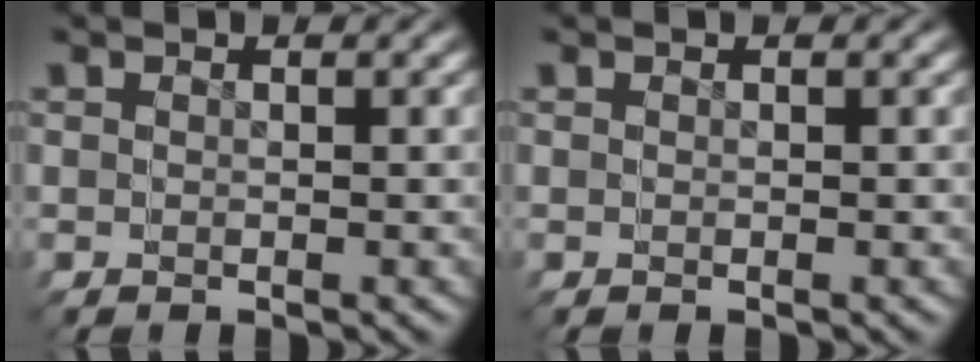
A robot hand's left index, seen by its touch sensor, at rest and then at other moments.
{"total": 0.0}